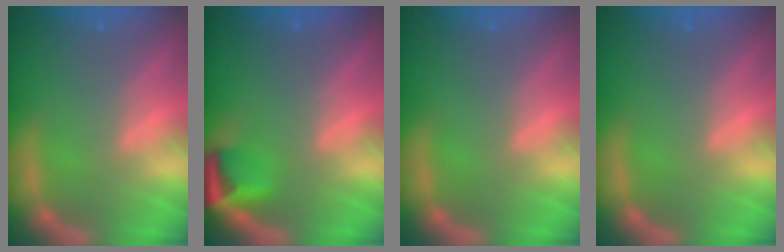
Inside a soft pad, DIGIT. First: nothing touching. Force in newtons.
{"total": 2.9}
{"total": 0.0}
{"total": 0.0}